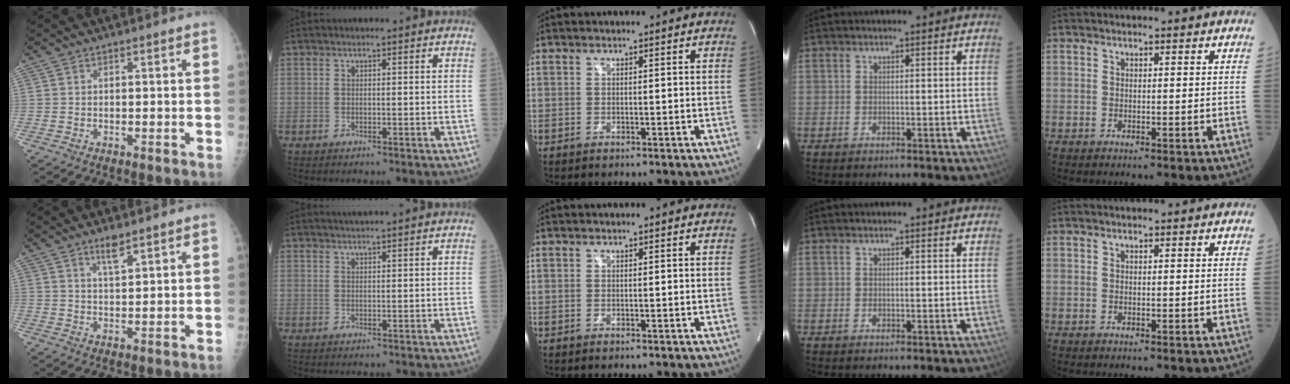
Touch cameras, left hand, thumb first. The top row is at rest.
{"thumb": {"total": 3.6, "force": [2.5, 0.7, 2.4], "torque": [-0.041, -0.016, 0.048]}, "index": {"total": 2.4, "force": [2.1, -0.5, 0.9], "torque": [-0.008, 0.015, 0.038]}}